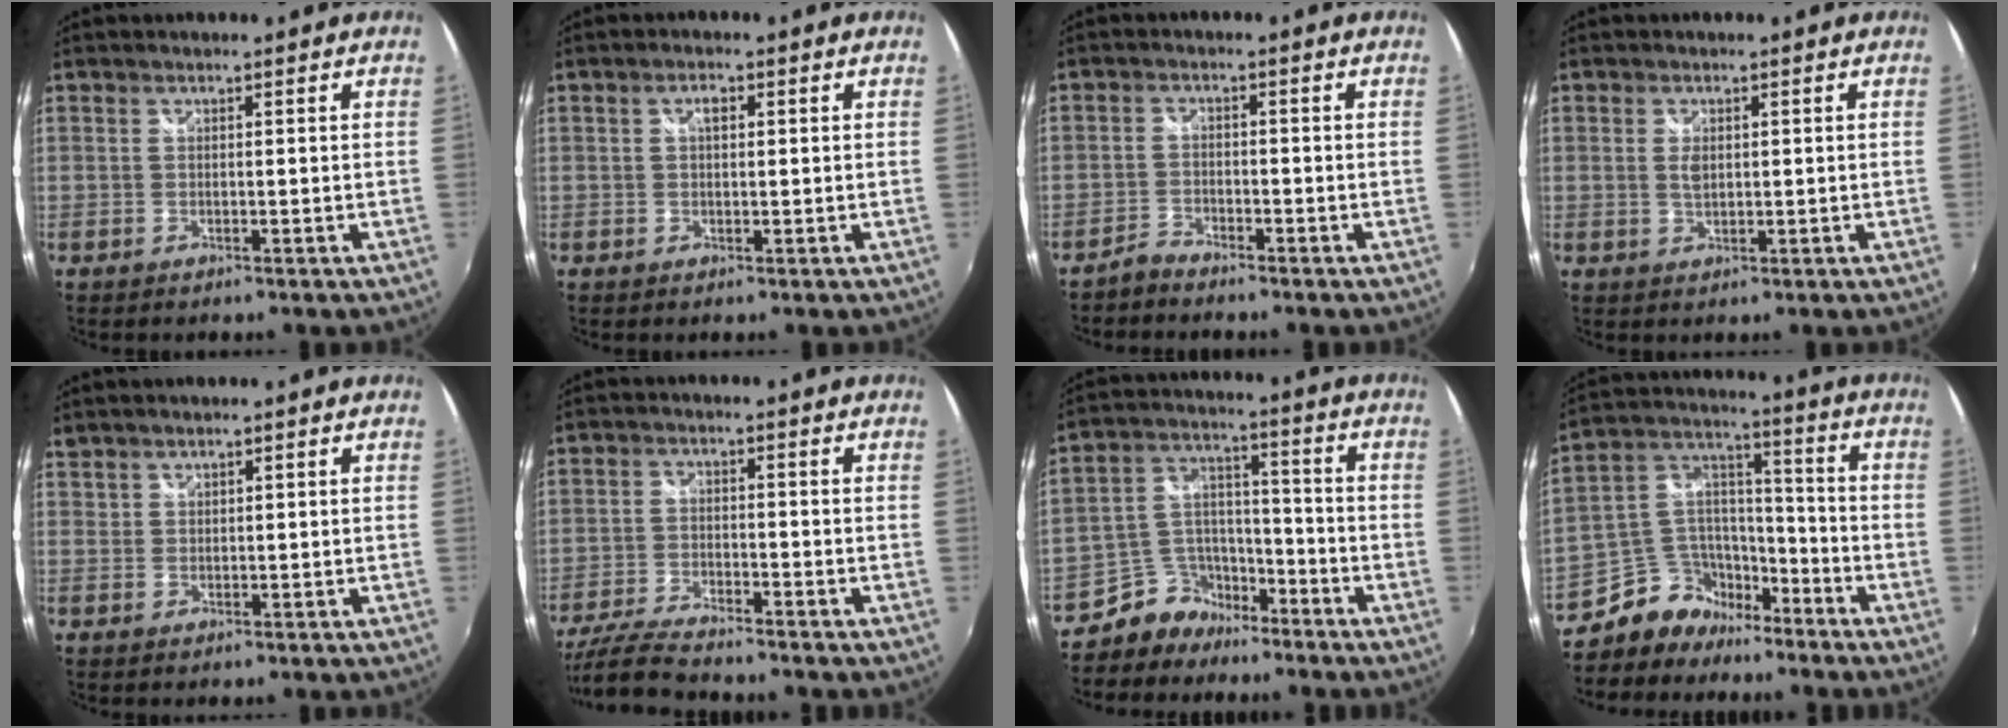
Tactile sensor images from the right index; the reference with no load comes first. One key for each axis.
{"total": 2.0, "fx": 0.7, "fy": 1.0, "fz": 1.6, "tx": -0.028, "ty": 0.008, "tz": 0.012}
{"total": 2.5, "fx": -2.4, "fy": 0.5, "fz": 0.3, "tx": -0.013, "ty": -0.001, "tz": -0.051}
{"total": 2.1, "fx": 0.3, "fy": 1.3, "fz": 1.7, "tx": -0.029, "ty": -0.001, "tz": 0.006}
{"total": 1.4, "fx": 1.3, "fy": 0.5, "fz": 0.0, "tx": 0.005, "ty": 0.006, "tz": 0.028}
{"total": 9.3, "fx": -8.4, "fy": 1.1, "fz": 3.9, "tx": -0.105, "ty": -0.022, "tz": -0.157}
{"total": 8.4, "fx": -6.4, "fy": 5.2, "fz": 1.6, "tx": -0.038, "ty": 0.041, "tz": -0.117}
{"total": 10.5, "fx": -7.7, "fy": 6.7, "fz": 2.6, "tx": -0.063, "ty": 0.056, "tz": -0.142}